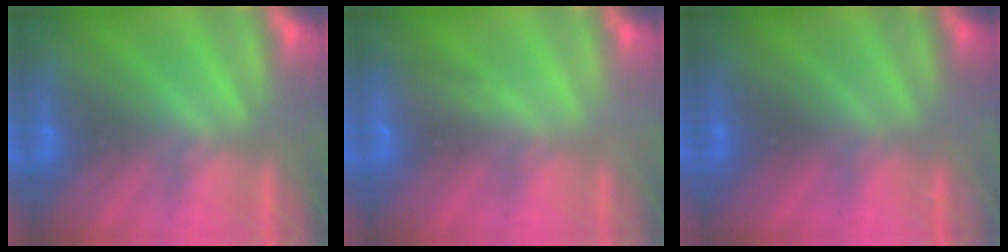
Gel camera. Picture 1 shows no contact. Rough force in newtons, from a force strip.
{"total": 2.9}
{"total": 2.2}